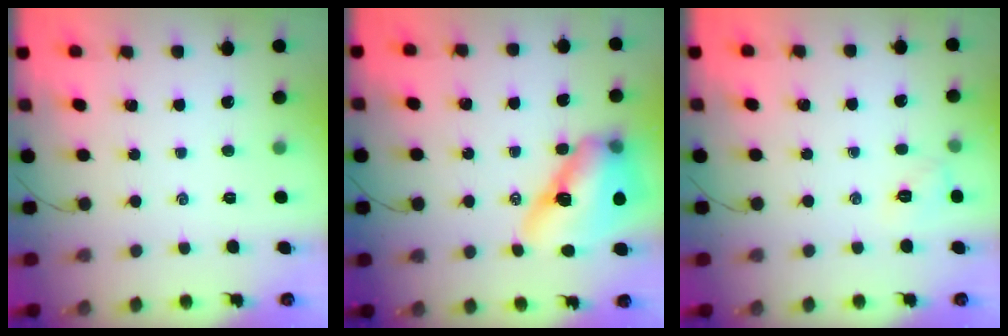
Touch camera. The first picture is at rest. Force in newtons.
{"total": 15.3, "press": 14.6, "slide": 4.6}
{"total": 6.4, "press": 6.1, "slide": 1.9}